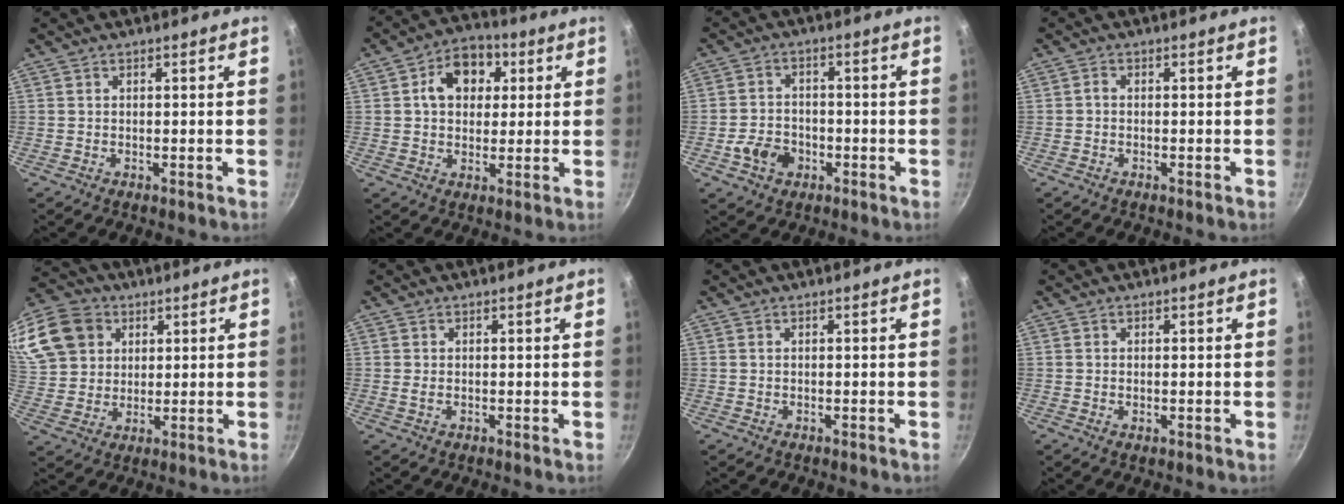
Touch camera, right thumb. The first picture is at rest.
{"total": 10.2, "force": [2.7, 7.7, 6.1], "torque": [-0.060, 0.009, 0.029]}
{"total": 6.9, "force": [-2.7, 5.2, 3.7], "torque": [-0.053, 0.024, -0.051]}
{"total": 0.9, "force": [-0.3, 0.6, 0.6], "torque": [-0.014, 0.006, -0.008]}
{"total": 20.2, "force": [8.1, 16.0, 9.3], "torque": [-0.214, 0.024, 0.155]}
{"total": 0.7, "force": [0.1, 0.3, 0.7], "torque": [-0.014, -0.002, -0.001]}
{"total": 0.0}
{"total": 0.7, "force": [0.0, 0.2, 0.7], "torque": [-0.013, -0.002, -0.002]}